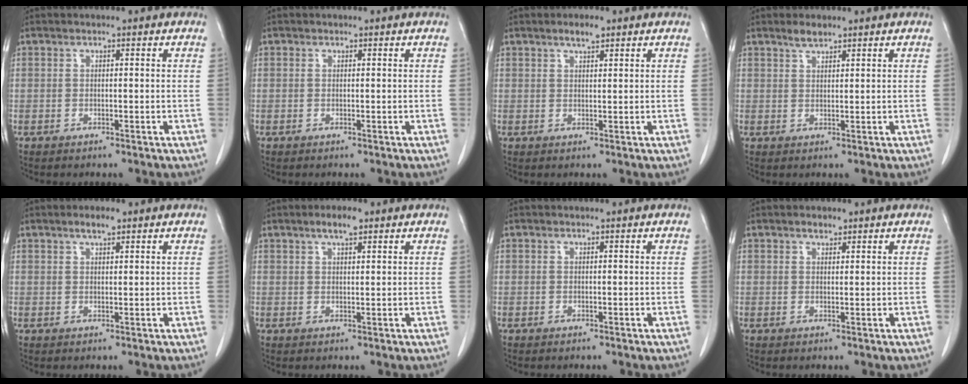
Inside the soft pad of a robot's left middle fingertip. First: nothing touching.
{"total": 0.0}
{"total": 2.2, "force": [1.6, 0.6, 1.4], "torque": [-0.028, 0.002, 0.028]}
{"total": 2.0, "force": [1.7, 0.6, 0.8], "torque": [-0.020, 0.001, 0.033]}
{"total": 2.1, "force": [1.5, 0.6, 1.4], "torque": [-0.029, 0.003, 0.026]}
{"total": 3.0, "force": [2.0, 0.7, 2.1], "torque": [-0.041, 0.004, 0.033]}
{"total": 0.0}
{"total": 1.2, "force": [1.0, 0.6, 0.5], "torque": [-0.012, -0.001, 0.015]}